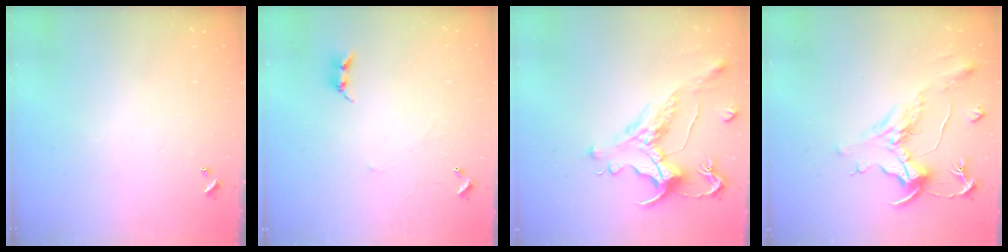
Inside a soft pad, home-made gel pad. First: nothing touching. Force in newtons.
{"total": 2.4, "press": 2.4, "slide": 0.2}
{"total": 1.4, "press": 0.2, "slide": 1.4}
{"total": 2.2, "press": 1.7, "slide": 1.4}